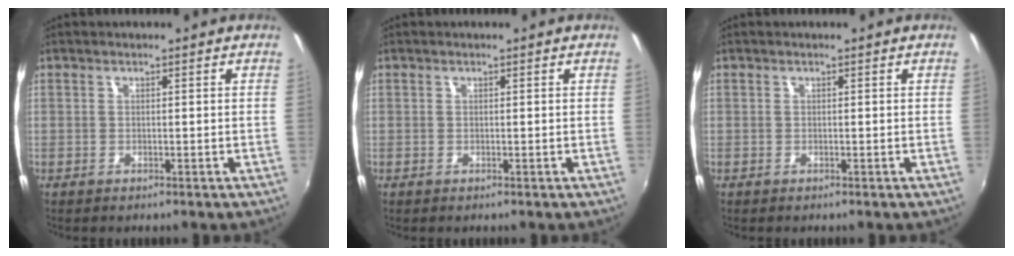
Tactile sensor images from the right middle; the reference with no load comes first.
{"total": 0.0}
{"total": 0.0}